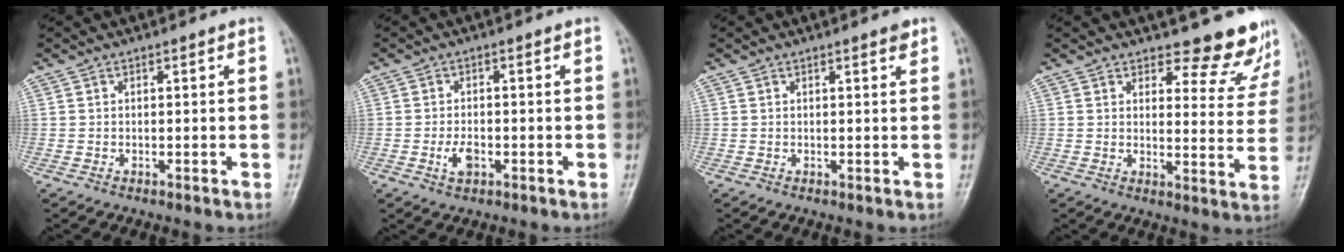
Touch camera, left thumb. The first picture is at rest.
{"total": 3.2, "force": [-1.1, 1.9, 2.4], "torque": [-0.044, 0.003, -0.020]}
{"total": 1.1, "force": [0.8, 0.2, 0.7], "torque": [-0.009, -0.004, 0.010]}
{"total": 10.5, "force": [9.7, 3.5, 1.6], "torque": [0.027, -0.084, 0.098]}